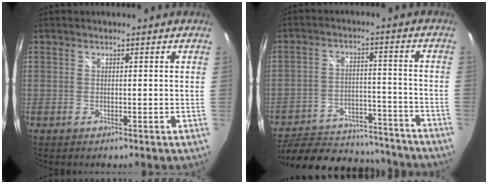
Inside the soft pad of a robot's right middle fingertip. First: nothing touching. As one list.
[{"total": 24.9, "force": [-20.8, 9.5, 10.0], "torque": [-0.200, 0.005, -0.268]}]